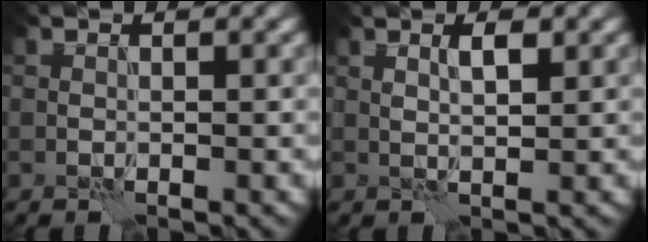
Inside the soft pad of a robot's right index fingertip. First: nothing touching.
{"total": 1.7, "force": [0.8, 0.4, 1.5], "torque": [-0.028, 0.000, 0.013]}